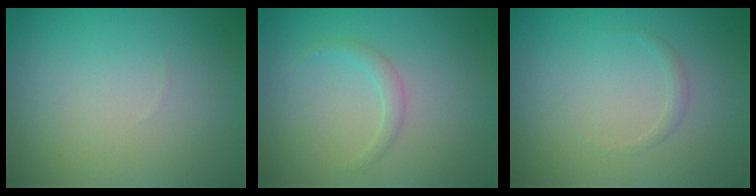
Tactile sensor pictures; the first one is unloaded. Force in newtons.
{"total": 1.1, "press": 1.1, "slide": 0.1}
{"total": 0.8, "press": 0.8, "slide": 0.0}